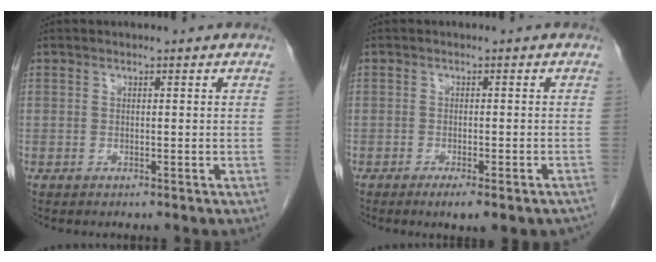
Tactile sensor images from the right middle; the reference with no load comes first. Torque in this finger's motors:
{"motor_torque": [0.47, -0.33, 0.02, 0.03]}